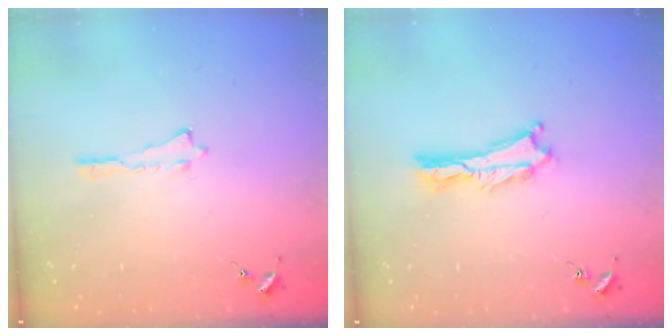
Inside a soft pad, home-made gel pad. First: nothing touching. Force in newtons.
{"total": 1.2, "press": 1.1, "slide": 0.3}